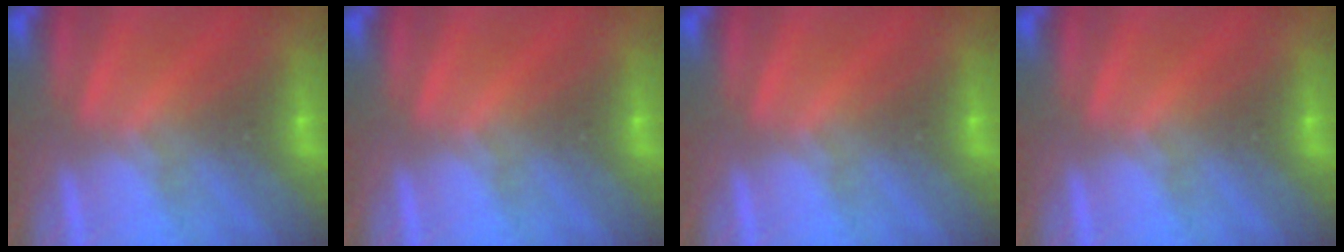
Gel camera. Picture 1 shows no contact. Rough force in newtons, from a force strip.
{"total": 0.0}
{"total": 0.0}
{"total": 0.0}